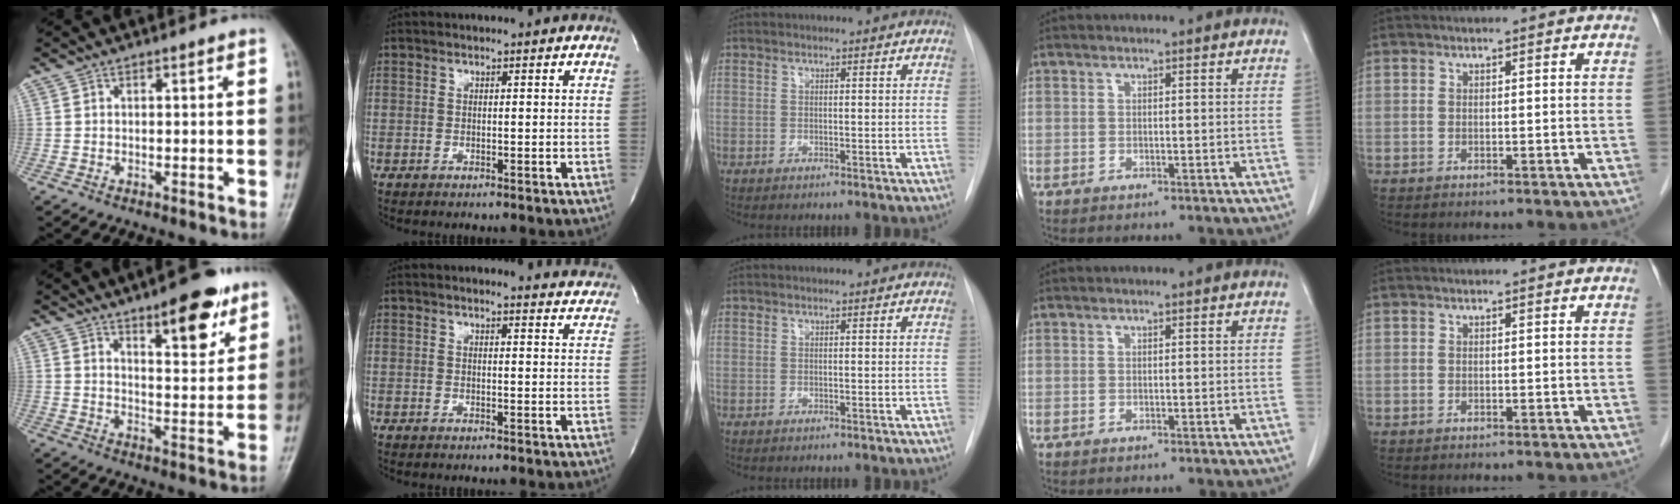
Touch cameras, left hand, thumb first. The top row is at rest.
{"thumb": {"total": 12.0, "force": [7.6, 3.9, 8.5], "torque": [-0.093, -0.046, 0.112]}, "index": {"total": 7.3, "force": [7.2, 0.9, 0.4], "torque": [0.015, -0.024, 0.052]}}